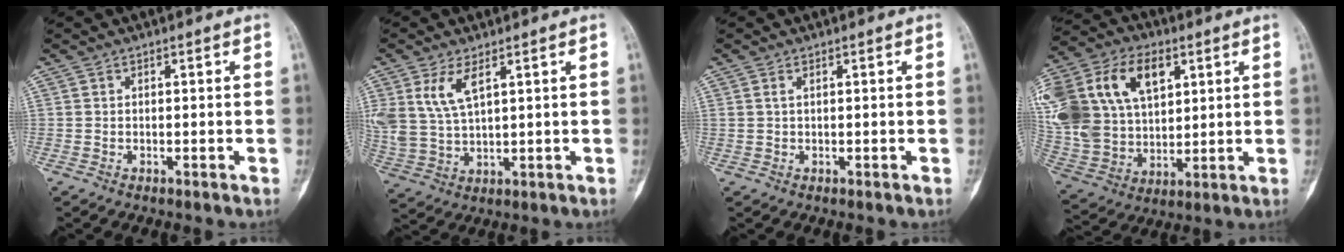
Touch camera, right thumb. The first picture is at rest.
{"total": 8.1, "force": [3.7, 3.7, 6.2], "torque": [-0.133, -0.009, 0.085]}
{"total": 0.8, "force": [0.4, 0.3, 0.6], "torque": [-0.014, 0.007, 0.008]}
{"total": 27.8, "force": [9.6, 18.7, 18.2], "torque": [-0.408, 0.036, 0.191]}